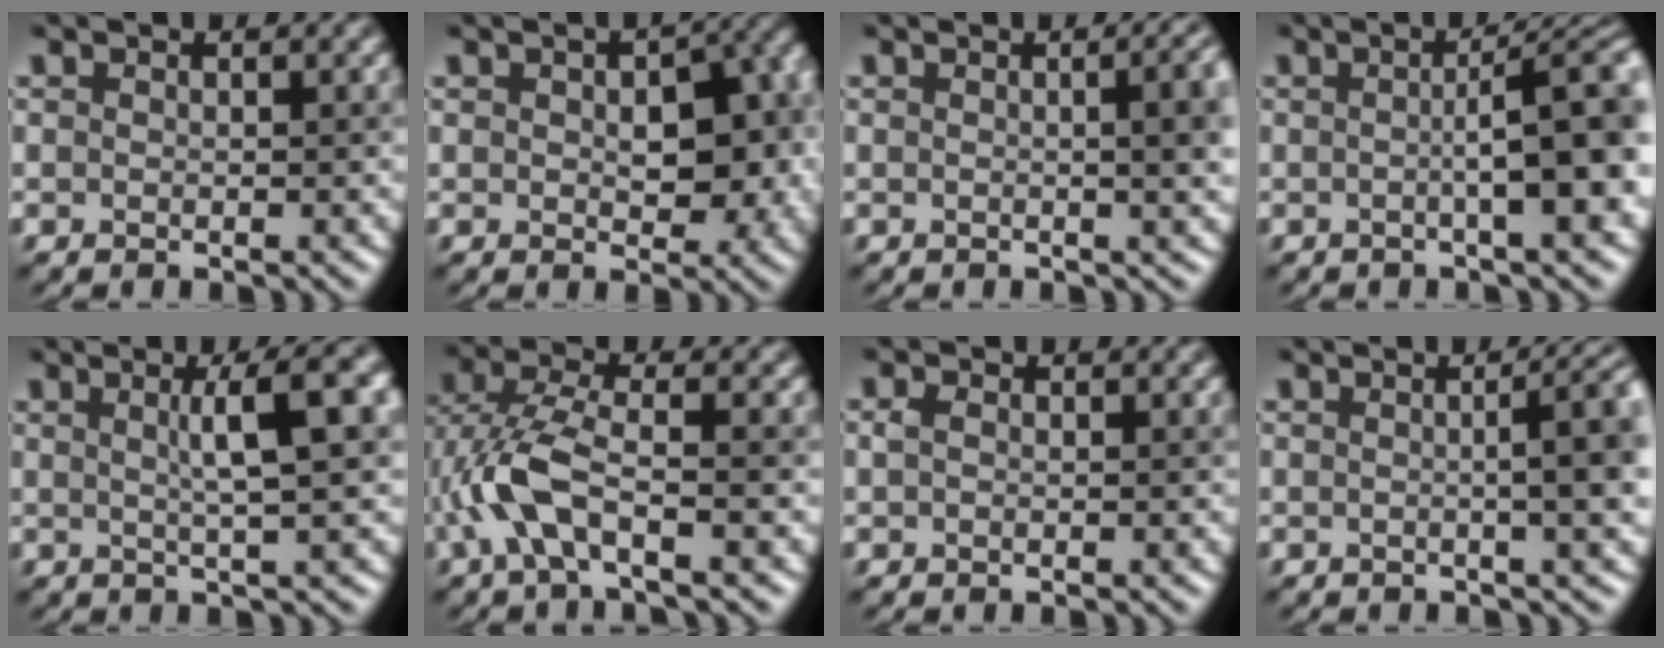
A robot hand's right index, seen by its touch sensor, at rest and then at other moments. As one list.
[{"total": 7.9, "force": [0.2, 4.8, 6.3], "torque": [-0.060, -0.002, 0.019]}, {"total": 6.2, "force": [0.4, 2.7, 5.6], "torque": [-0.014, 0.018, 0.001]}, {"total": 7.8, "force": [0.0, 1.8, 7.6], "torque": [-0.069, 0.013, 0.003]}, {"total": 5.8, "force": [1.4, 1.0, 5.5], "torque": [-0.065, 0.015, 0.022]}, {"total": 5.0, "force": [-1.7, 1.8, 4.4], "torque": [-0.105, 0.008, -0.037]}, {"total": 0.5, "force": [0.1, 0.5, 0.2], "torque": [-0.005, 0.001, 0.002]}, {"total": 7.3, "force": [0.5, 2.5, 6.8], "torque": [-0.040, 0.020, -0.001]}]